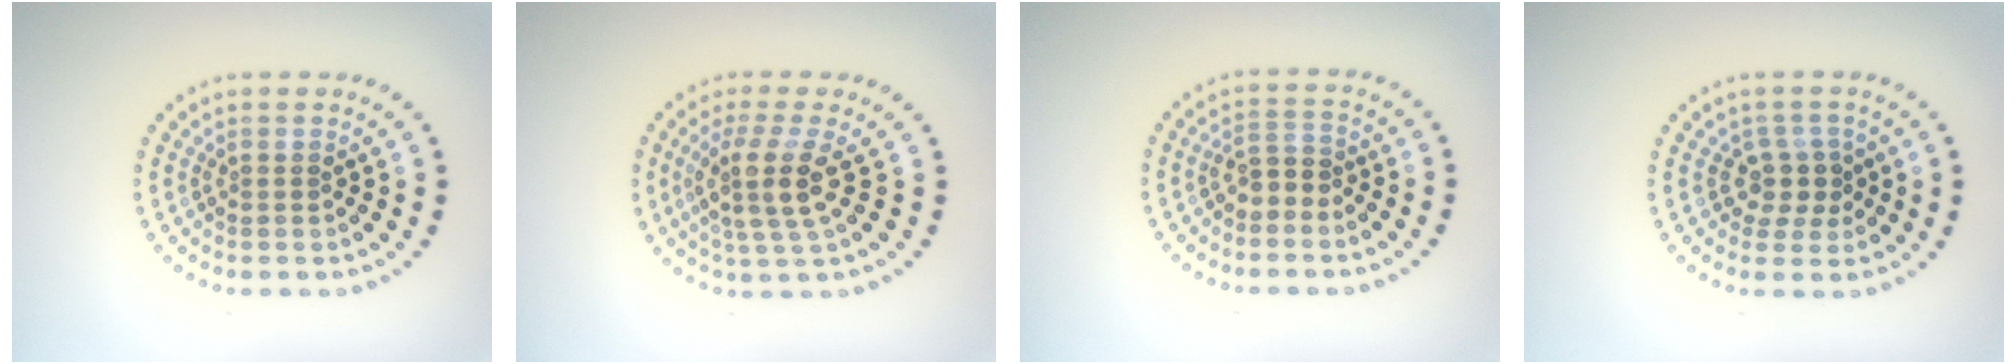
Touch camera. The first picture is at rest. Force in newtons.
{"total": 3.9, "press": 3.1, "slide": 2.4}
{"total": 2.0, "press": 1.8, "slide": 0.8}
{"total": 2.4, "press": 1.9, "slide": 1.5}